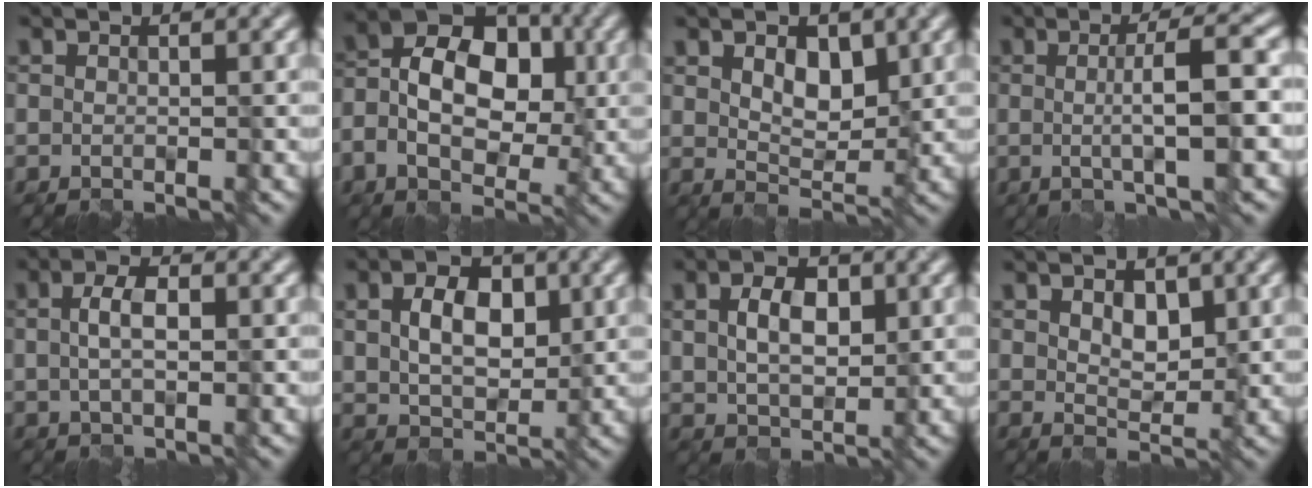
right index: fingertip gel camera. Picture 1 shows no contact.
{"total": 9.3, "force": [-0.4, 6.2, 6.9], "torque": [-0.103, 0.016, -0.015]}
{"total": 3.8, "force": [1.5, 2.3, 2.7], "torque": [-0.045, -0.004, 0.026]}
{"total": 5.4, "force": [0.1, 1.0, 5.3], "torque": [-0.081, 0.005, -0.001]}
{"total": 3.1, "force": [0.7, 1.7, 2.5], "torque": [-0.049, 0.003, 0.010]}
{"total": 5.2, "force": [1.6, 3.6, 3.5], "torque": [-0.066, -0.001, 0.028]}
{"total": 4.3, "force": [1.5, 2.8, 2.9], "torque": [-0.060, 0.002, 0.027]}
{"total": 3.0, "force": [1.3, 1.8, 2.0], "torque": [-0.036, -0.004, 0.025]}